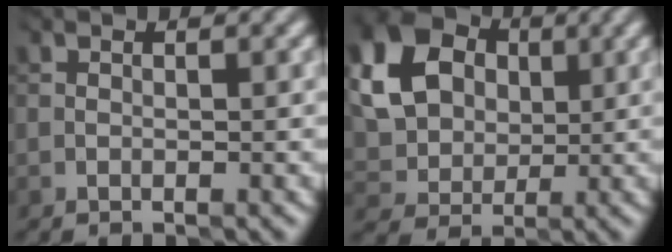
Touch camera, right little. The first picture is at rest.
{"total": 10.5, "force": [3.2, 8.4, 5.4], "torque": [-0.125, 0.033, 0.056]}